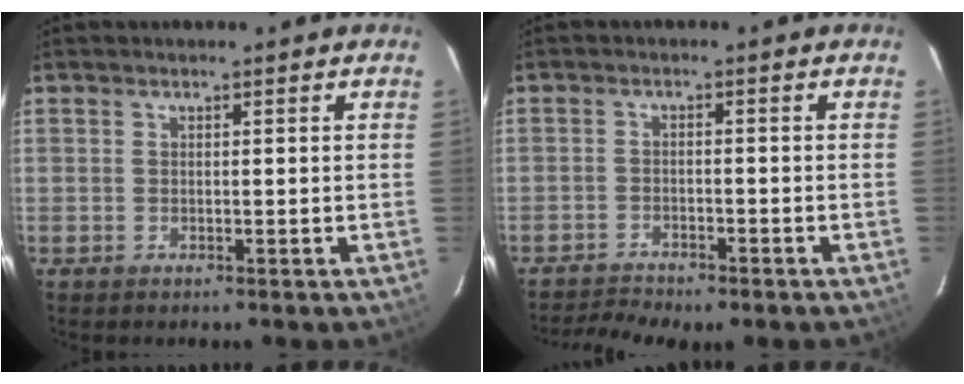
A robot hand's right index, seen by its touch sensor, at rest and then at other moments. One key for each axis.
{"total": 5.8, "fx": -5.3, "fy": 0.9, "fz": 2.0, "tx": -0.058, "ty": -0.013, "tz": -0.088}